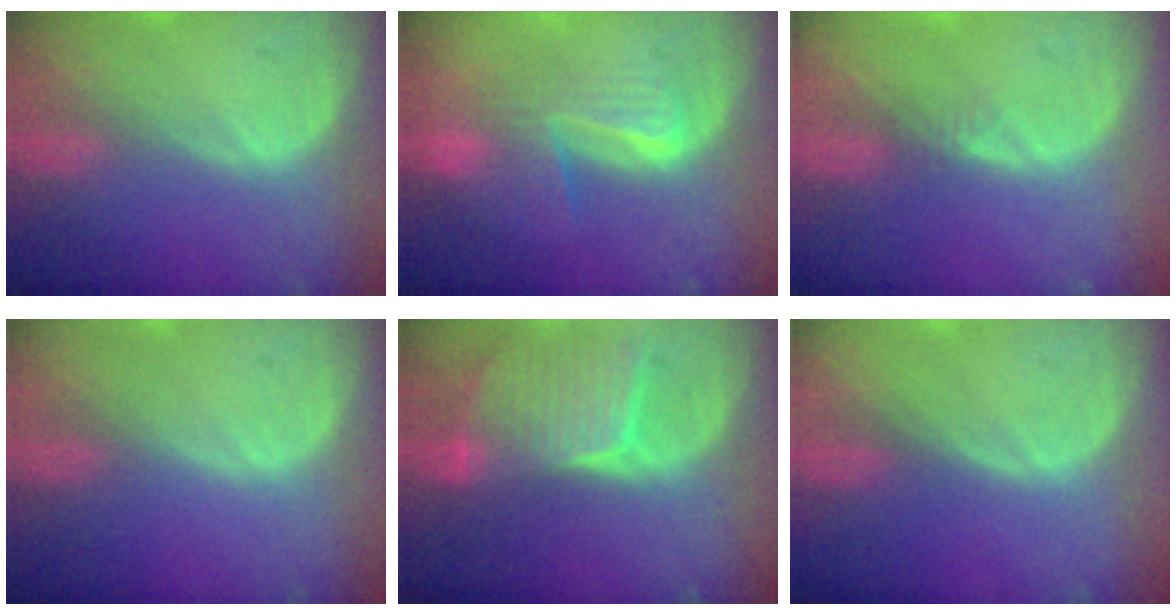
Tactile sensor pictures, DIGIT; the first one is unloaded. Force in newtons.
{"total": 6.5, "press": 6.3, "slide": 1.2}
{"total": 1.2, "press": 1.0, "slide": 0.6}
{"total": 0.0}
{"total": 8.6, "press": 7.8, "slide": 3.8}
{"total": 0.0}